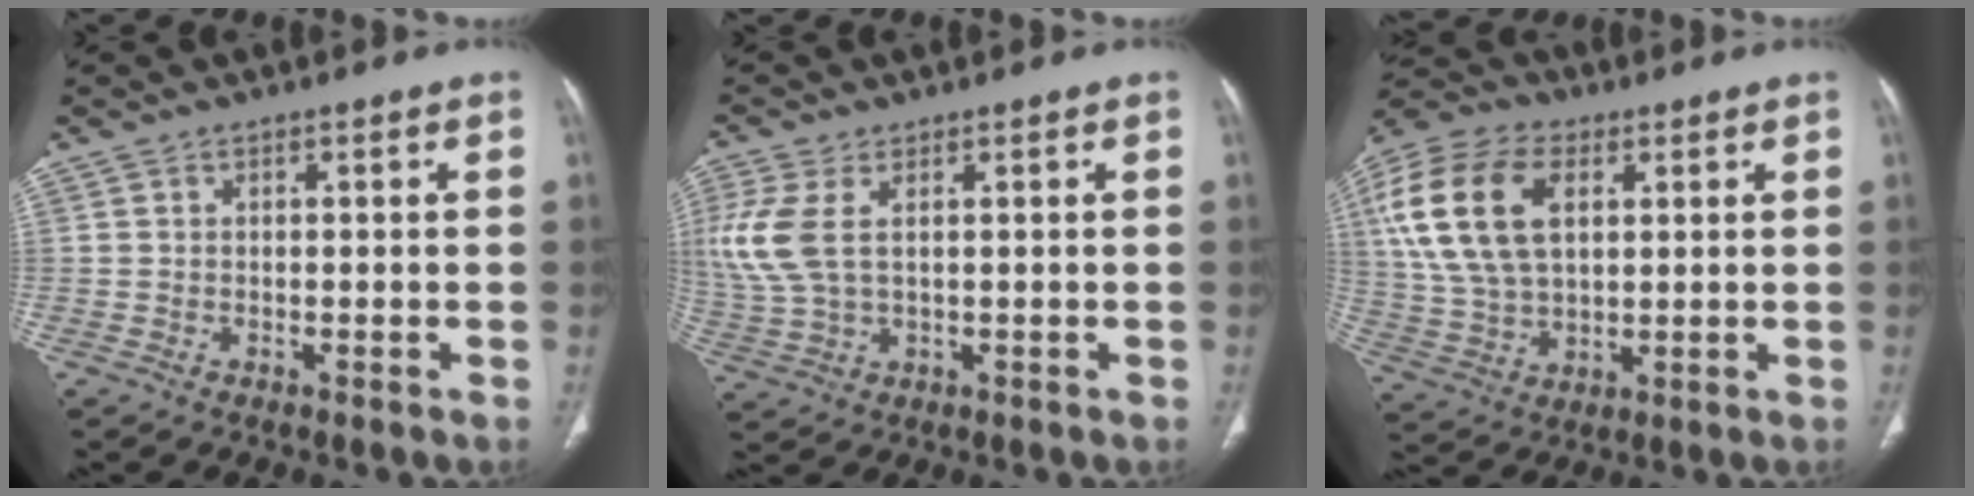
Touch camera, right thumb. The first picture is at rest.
{"total": 9.2, "force": [2.1, 5.0, 7.4], "torque": [-0.198, 0.007, 0.054]}
{"total": 18.2, "force": [4.9, 11.1, 13.5], "torque": [-0.270, 0.003, 0.091]}